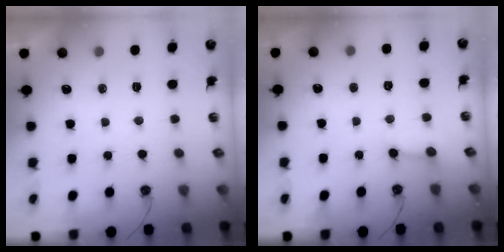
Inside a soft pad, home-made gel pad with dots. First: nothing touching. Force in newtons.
{"total": 2.6, "press": 2.6, "slide": 0.3}